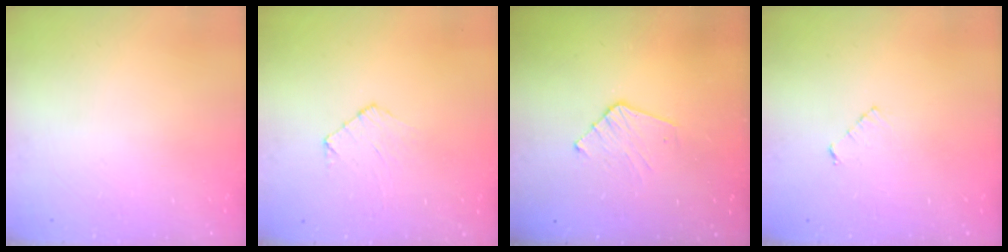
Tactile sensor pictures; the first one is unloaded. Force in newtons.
{"total": 5.4, "press": 5.4, "slide": 0.5}
{"total": 5.0, "press": 5.0, "slide": 0.5}
{"total": 3.4, "press": 3.3, "slide": 0.3}